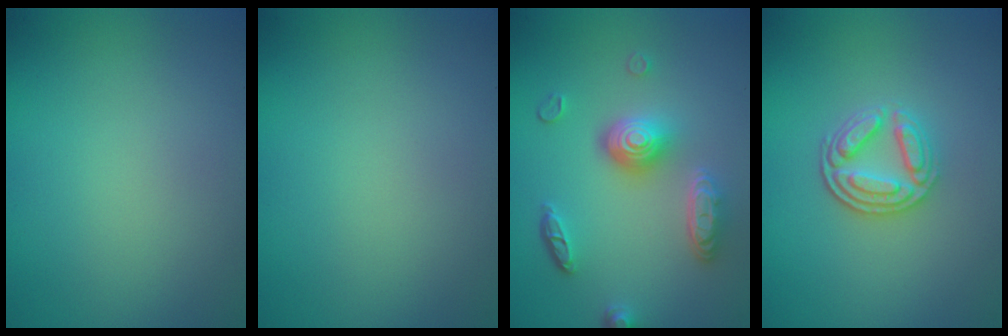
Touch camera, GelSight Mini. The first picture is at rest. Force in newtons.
{"total": 0.0}
{"total": 5.0, "press": 3.7, "slide": 3.3}
{"total": 3.6, "press": 3.1, "slide": 1.7}